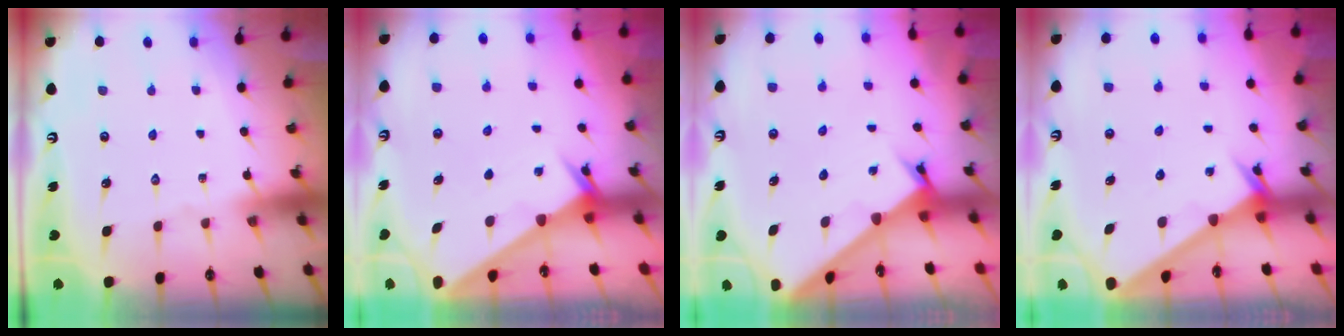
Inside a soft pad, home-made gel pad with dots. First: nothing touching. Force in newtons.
{"total": 2.1, "press": 2.1, "slide": 0.1}
{"total": 1.8, "press": 1.8, "slide": 0.2}
{"total": 2.5, "press": 2.5, "slide": 0.3}